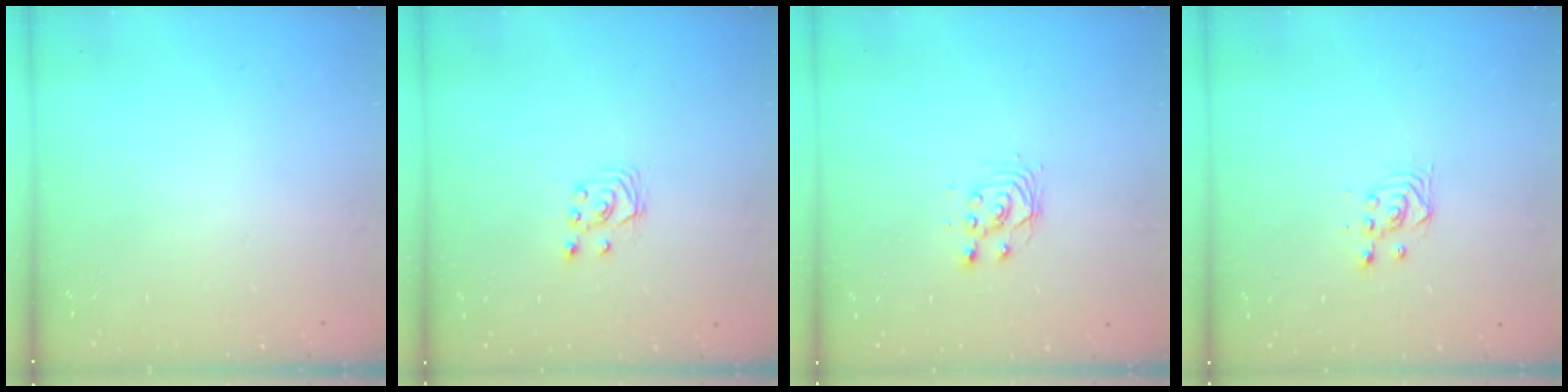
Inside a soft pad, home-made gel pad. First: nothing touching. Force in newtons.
{"total": 3.5, "press": 3.5, "slide": 0.4}
{"total": 3.1, "press": 3.0, "slide": 0.3}
{"total": 3.3, "press": 3.3, "slide": 0.4}